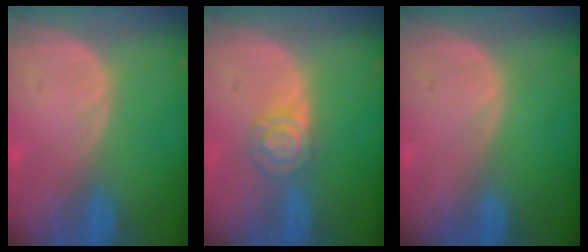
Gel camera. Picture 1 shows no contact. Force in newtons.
{"total": 4.3, "press": 4.3, "slide": 0.0}
{"total": 0.0}